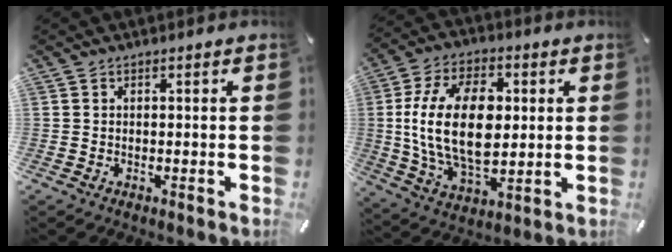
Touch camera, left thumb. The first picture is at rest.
{"total": 19.3, "force": [2.0, 12.1, 14.9], "torque": [-0.307, -0.001, 0.032]}